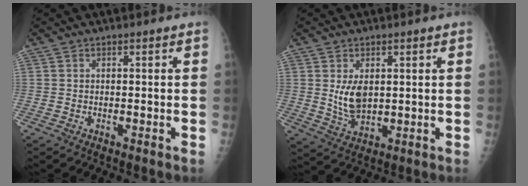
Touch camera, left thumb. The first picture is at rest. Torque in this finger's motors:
{"motor_torque": [1.07, 1.12, 1.11, -0.17, 0.08]}